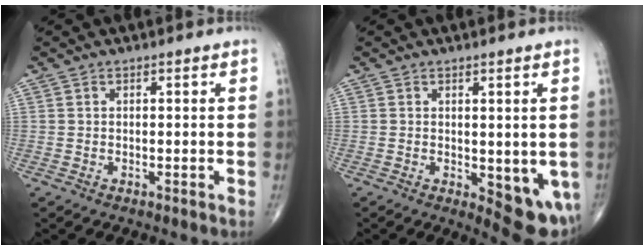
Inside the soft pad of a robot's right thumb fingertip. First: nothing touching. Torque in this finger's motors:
{"motor_torque": [-0.19, 0.66, 0.45, 0.42, 0.15]}